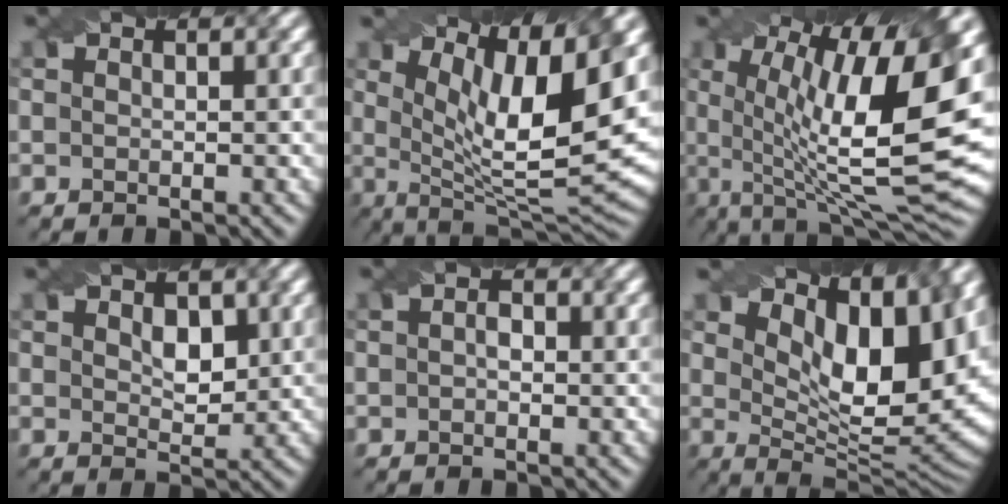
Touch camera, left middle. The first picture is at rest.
{"total": 11.9, "force": [4.0, 3.4, 10.7], "torque": [-0.161, -0.008, 0.070]}
{"total": 15.7, "force": [1.8, 4.9, 14.8], "torque": [-0.211, -0.002, 0.028]}
{"total": 2.3, "force": [1.0, 1.3, 1.5], "torque": [-0.025, -0.004, 0.022]}
{"total": 1.4, "force": [0.2, 0.9, 1.0], "torque": [-0.013, 0.000, -0.008]}
{"total": 11.7, "force": [5.2, 4.6, 9.4], "torque": [-0.143, 0.000, 0.090]}